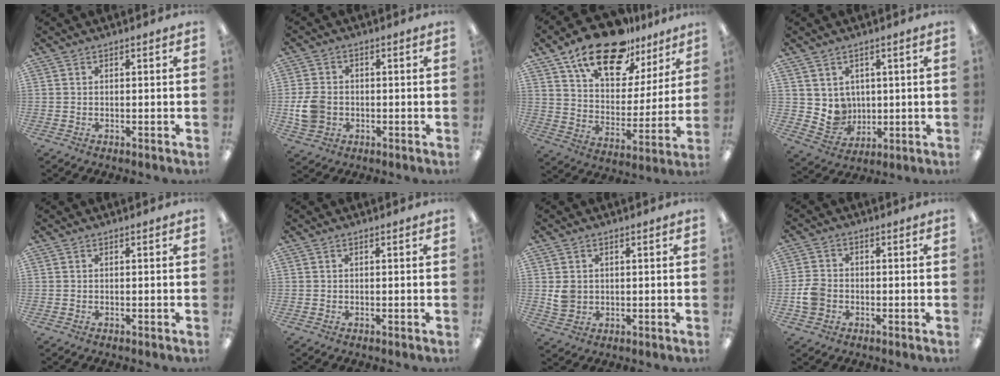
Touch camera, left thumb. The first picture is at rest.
{"total": 7.3, "force": [-1.1, 6.1, 3.9], "torque": [-0.078, 0.010, -0.018]}
{"total": 19.6, "force": [13.9, 9.1, 10.4], "torque": [-0.175, -0.074, 0.240]}
{"total": 6.1, "force": [2.7, 5.5, 0.5], "torque": [-0.019, -0.022, 0.060]}
{"total": 0.0}
{"total": 0.0}
{"total": 3.9, "force": [0.8, 3.5, 1.6], "torque": [-0.017, 0.000, 0.013]}
{"total": 5.2, "force": [-1.4, 4.3, 2.6], "torque": [-0.057, 0.008, -0.026]}